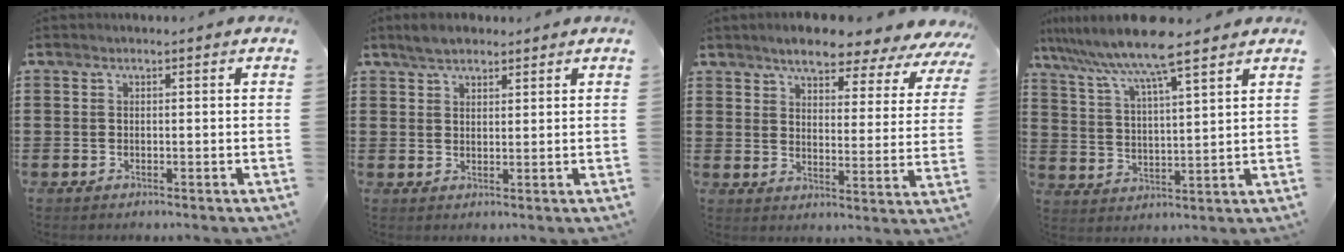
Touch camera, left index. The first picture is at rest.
{"total": 3.2, "force": [2.7, 1.3, 1.1], "torque": [-0.029, 0.007, 0.050]}
{"total": 6.6, "force": [6.0, 1.1, 2.5], "torque": [-0.060, -0.033, 0.099]}
{"total": 9.0, "force": [7.6, -0.1, 4.8], "torque": [-0.120, -0.038, 0.127]}